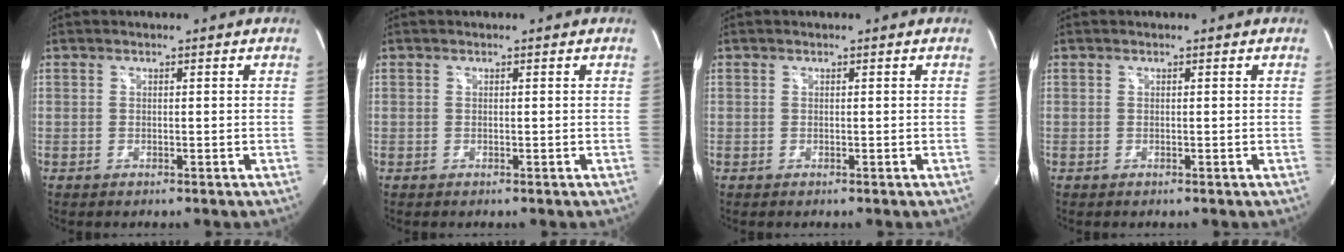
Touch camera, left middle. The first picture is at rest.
{"total": 0.0}
{"total": 0.0}
{"total": 0.0}